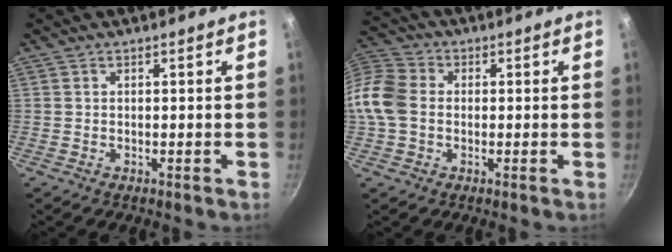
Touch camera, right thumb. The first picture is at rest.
{"total": 13.1, "force": [-0.5, 10.3, 8.1], "torque": [-0.168, 0.026, -0.028]}